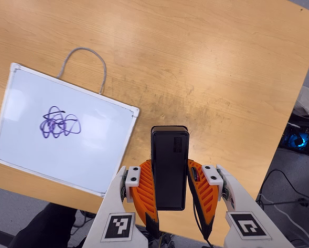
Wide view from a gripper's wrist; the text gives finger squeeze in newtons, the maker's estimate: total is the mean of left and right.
{"total": 4.6, "left": 3.1, "right": 6.1}